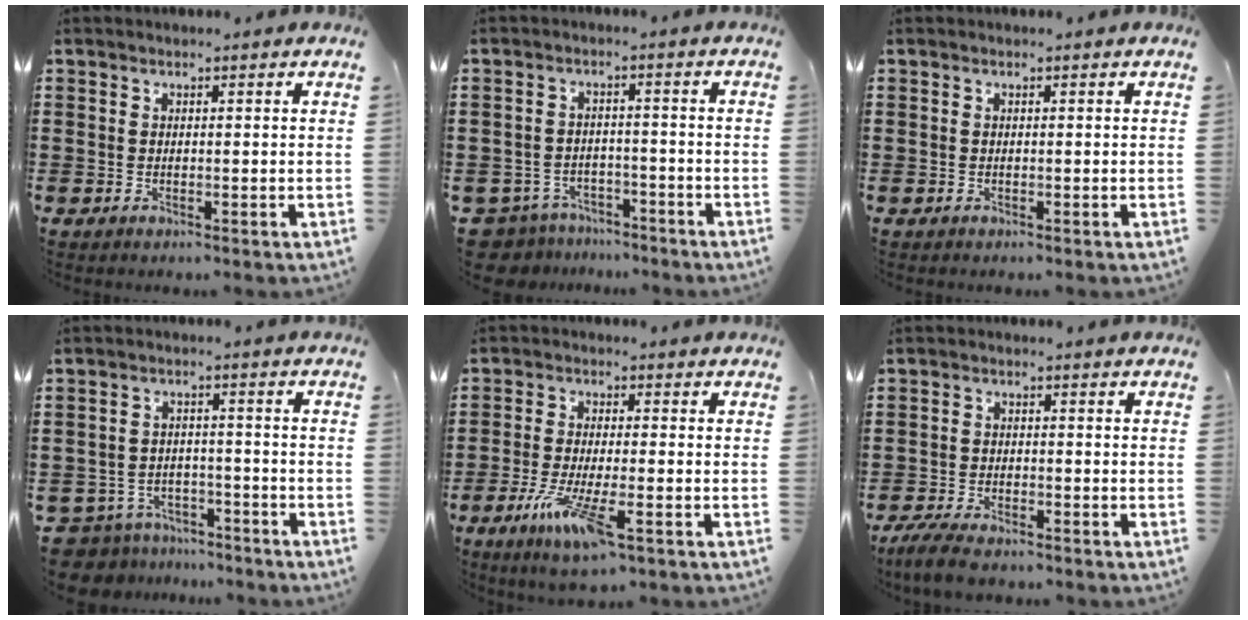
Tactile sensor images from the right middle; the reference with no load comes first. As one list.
[{"total": 4.3, "force": [-4.2, 1.0, 0.2], "torque": [-0.033, -0.005, -0.093]}, {"total": 0.0}, {"total": 5.2, "force": [-5.1, 1.1, 0.3], "torque": [-0.039, -0.001, -0.113]}, {"total": 7.6, "force": [-3.7, 1.5, 6.5], "torque": [-0.134, -0.013, -0.065]}, {"total": 4.2, "force": [-3.9, 0.6, 1.6], "torque": [-0.049, -0.009, -0.081]}]